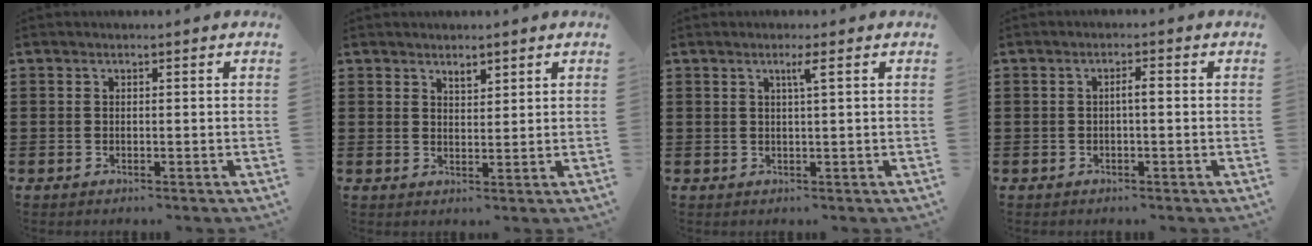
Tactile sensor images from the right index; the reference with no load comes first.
{"total": 1.9, "force": [1.7, 0.7, 0.6], "torque": [-0.014, 0.002, 0.031]}
{"total": 1.9, "force": [0.7, -0.3, 1.7], "torque": [-0.032, -0.002, 0.009]}
{"total": 1.7, "force": [-0.2, 0.3, 1.6], "torque": [-0.030, 0.003, -0.006]}